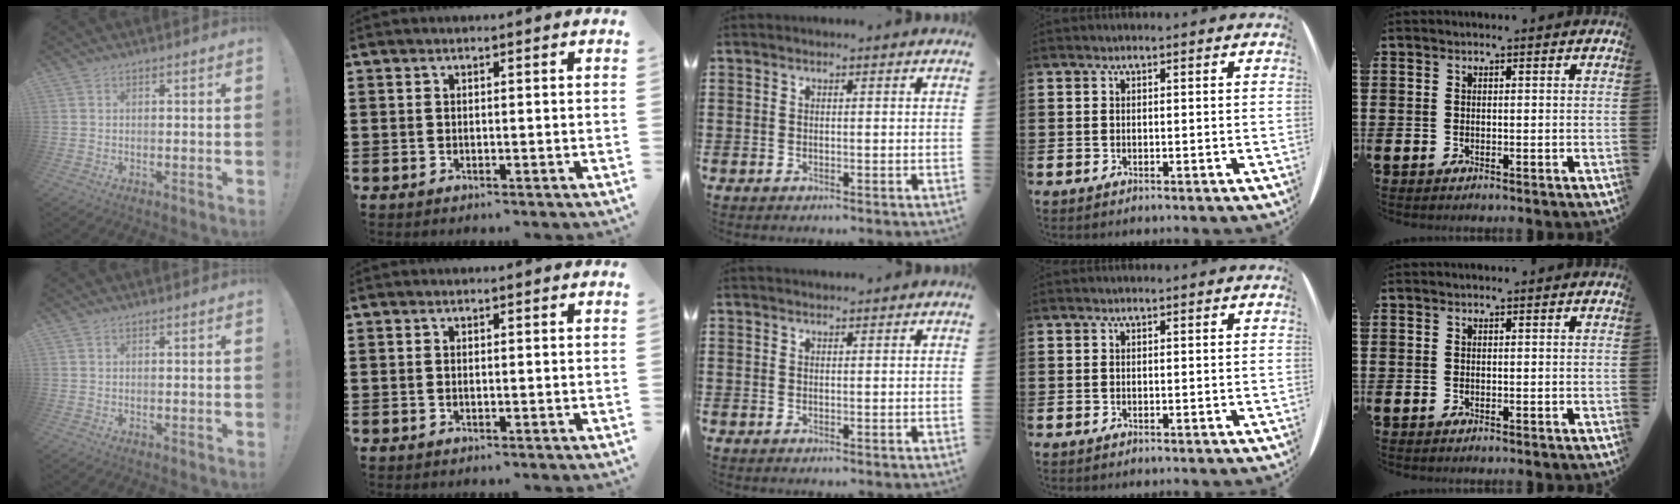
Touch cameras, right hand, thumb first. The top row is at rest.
{"middle": {"total": 0.7, "force": [0.7, 0.1, 0.0], "torque": [0.006, -0.005, 0.013]}}